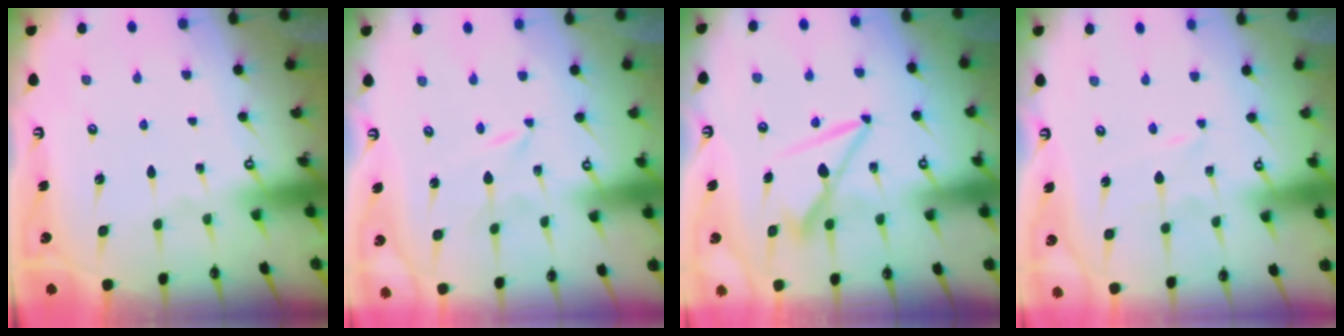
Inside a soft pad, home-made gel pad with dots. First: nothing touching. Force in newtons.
{"total": 0.0}
{"total": 7.9, "press": 7.9, "slide": 0.5}
{"total": 0.9, "press": 0.9, "slide": 0.1}